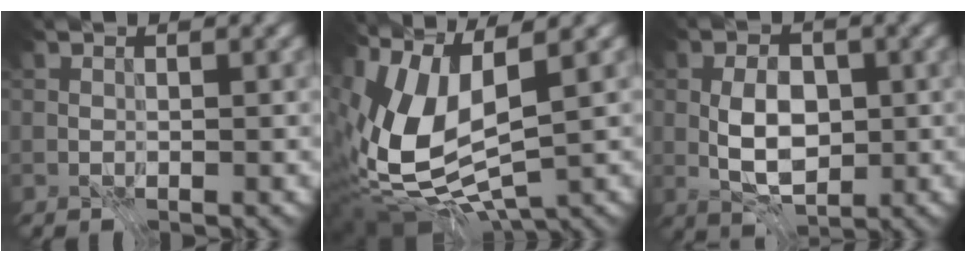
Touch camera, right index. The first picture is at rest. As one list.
[{"total": 11.2, "force": [0.5, 5.5, 9.8], "torque": [-0.227, -0.013, 0.007]}, {"total": 4.8, "force": [-1.0, 2.7, 3.8], "torque": [-0.067, -0.003, -0.023]}]